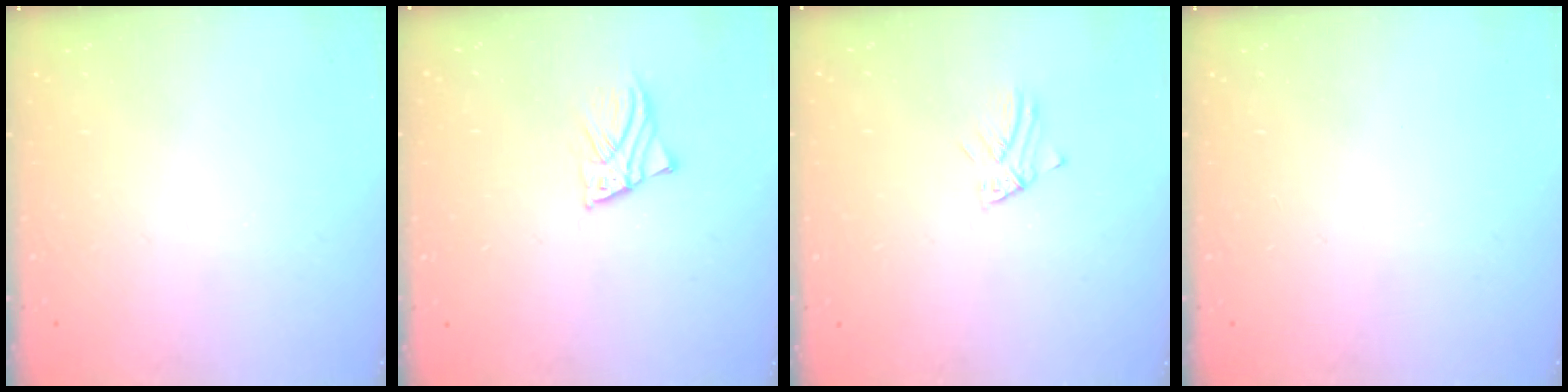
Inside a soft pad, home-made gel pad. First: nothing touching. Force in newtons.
{"total": 2.5, "press": 2.5, "slide": 0.3}
{"total": 2.1, "press": 2.1, "slide": 0.1}
{"total": 0.0}